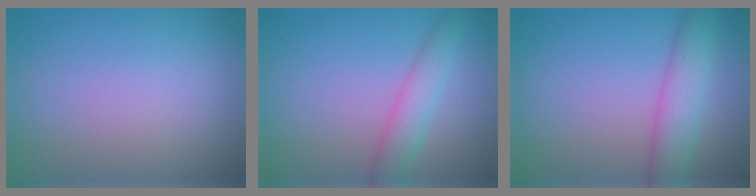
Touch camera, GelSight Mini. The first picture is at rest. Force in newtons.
{"total": 2.8, "press": 2.8, "slide": 0.0}
{"total": 4.2, "press": 4.2, "slide": 0.1}